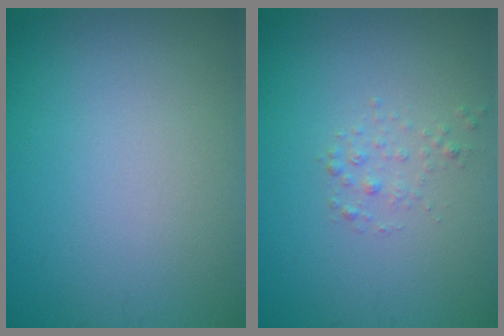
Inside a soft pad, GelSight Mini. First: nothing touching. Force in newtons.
{"total": 1.0, "press": 1.0, "slide": 0.0}